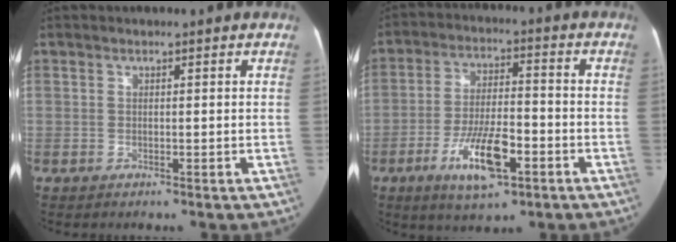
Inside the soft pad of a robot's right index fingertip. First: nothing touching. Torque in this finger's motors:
{"motor_torque": [1.64, -0.50, 0.32, 0.09]}